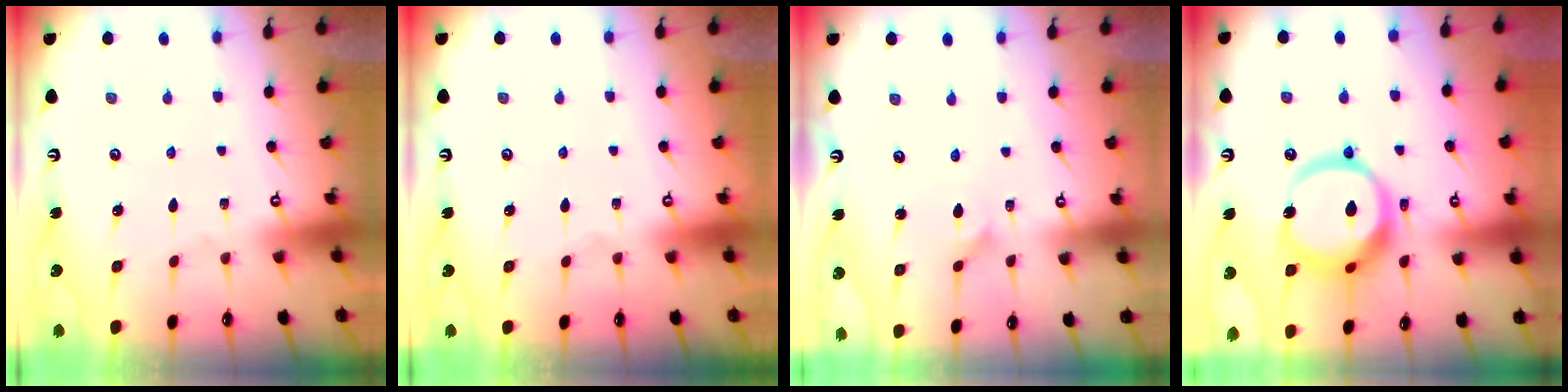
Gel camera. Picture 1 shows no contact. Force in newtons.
{"total": 0.0}
{"total": 1.8, "press": 1.8, "slide": 0.0}
{"total": 17.7, "press": 17.5, "slide": 2.5}